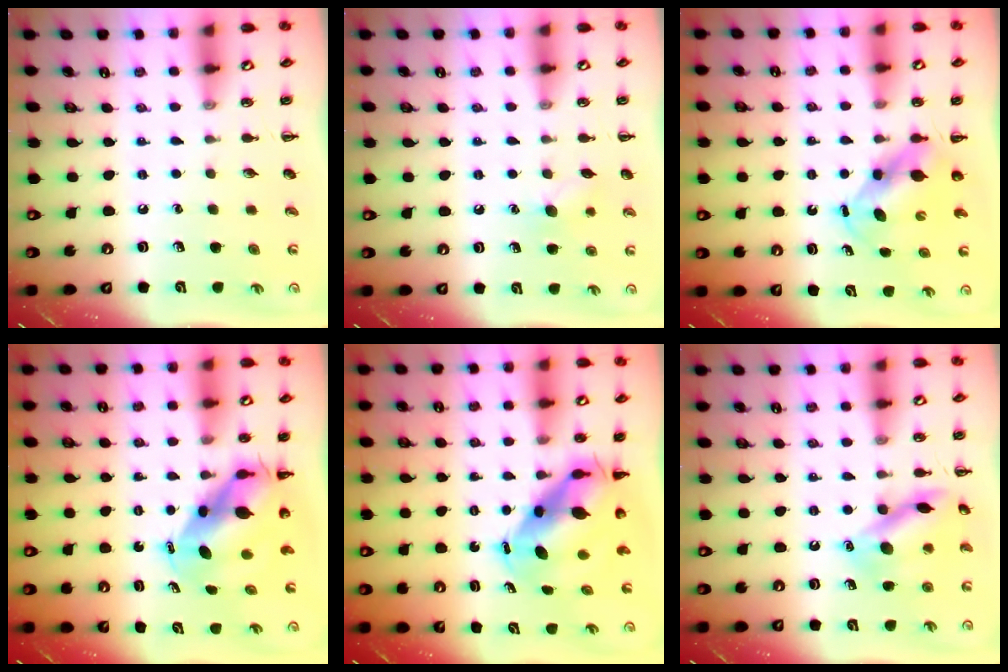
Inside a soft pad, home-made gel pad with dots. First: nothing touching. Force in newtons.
{"total": 7.4, "press": 7.2, "slide": 1.8}
{"total": 5.7, "press": 5.7, "slide": 1.0}
{"total": 8.0, "press": 7.7, "slide": 2.0}
{"total": 8.7, "press": 8.4, "slide": 2.2}
{"total": 13.2, "press": 13.2, "slide": 1.0}